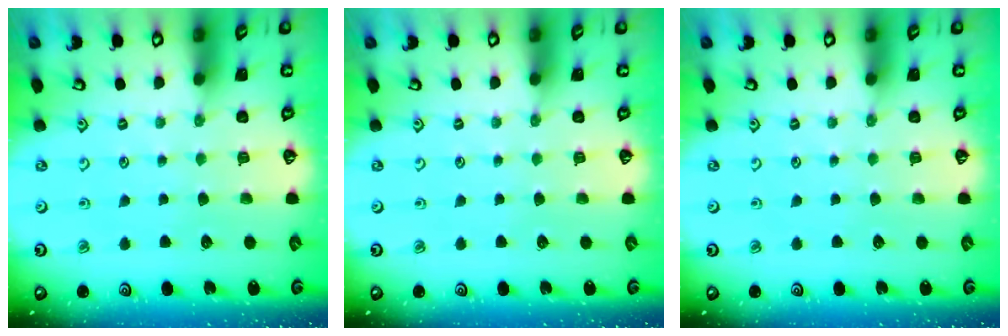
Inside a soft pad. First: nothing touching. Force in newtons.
{"total": 0.0}
{"total": 0.0}